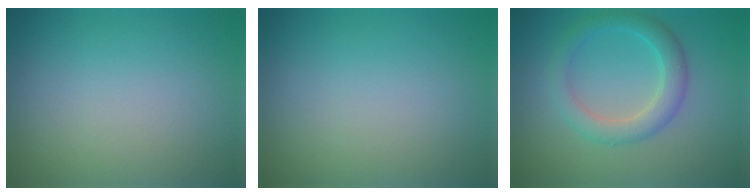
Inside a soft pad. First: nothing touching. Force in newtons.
{"total": 0.0}
{"total": 3.3, "press": 3.3, "slide": 0.1}